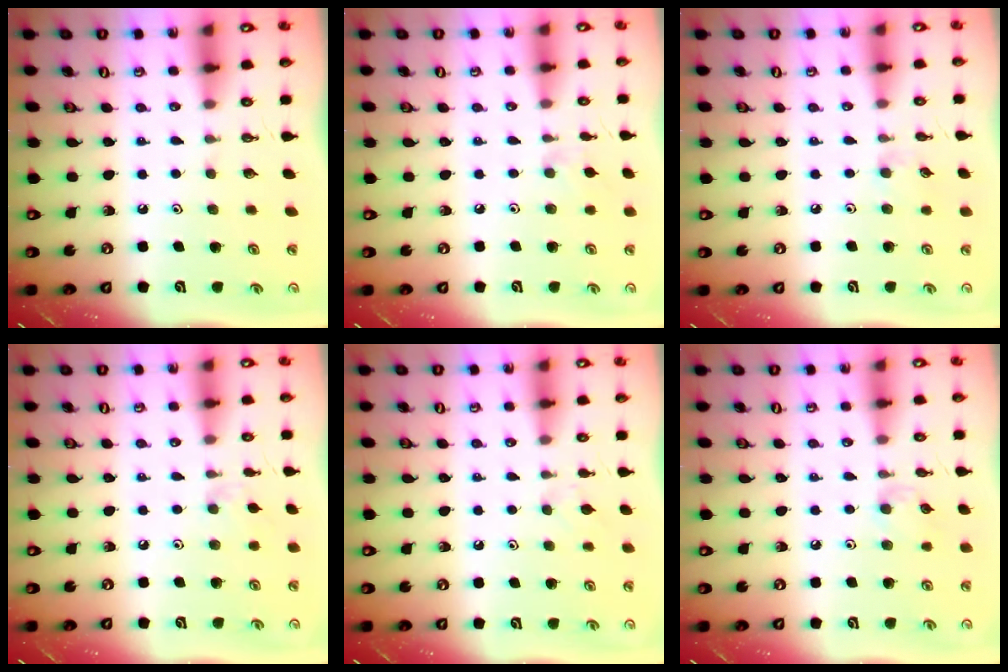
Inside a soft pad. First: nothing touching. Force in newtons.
{"total": 4.2, "press": 4.1, "slide": 0.7}
{"total": 6.1, "press": 6.0, "slide": 0.6}
{"total": 4.8, "press": 4.8, "slide": 0.7}
{"total": 2.5, "press": 2.4, "slide": 0.6}
{"total": 6.6, "press": 6.5, "slide": 0.7}